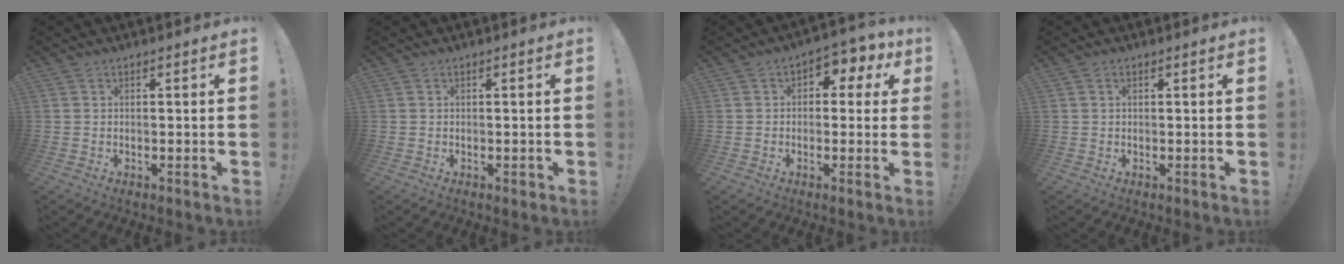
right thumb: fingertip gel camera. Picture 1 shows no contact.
{"total": 0.7, "force": [0.0, 0.4, 0.5], "torque": [-0.007, 0.001, 0.000]}
{"total": 5.1, "force": [0.9, 3.7, 3.3], "torque": [-0.038, -0.001, 0.015]}
{"total": 0.6, "force": [0.2, 0.4, 0.4], "torque": [-0.013, 0.005, 0.004]}